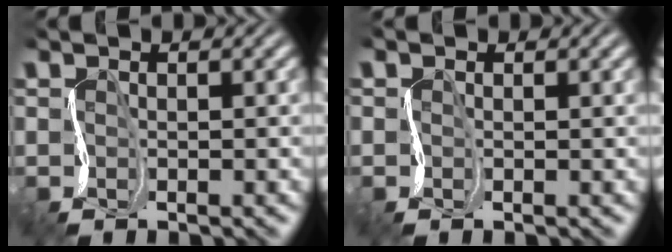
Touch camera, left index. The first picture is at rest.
{"total": 0.6, "force": [0.4, 0.4, 0.1], "torque": [-0.002, -0.002, -0.007]}